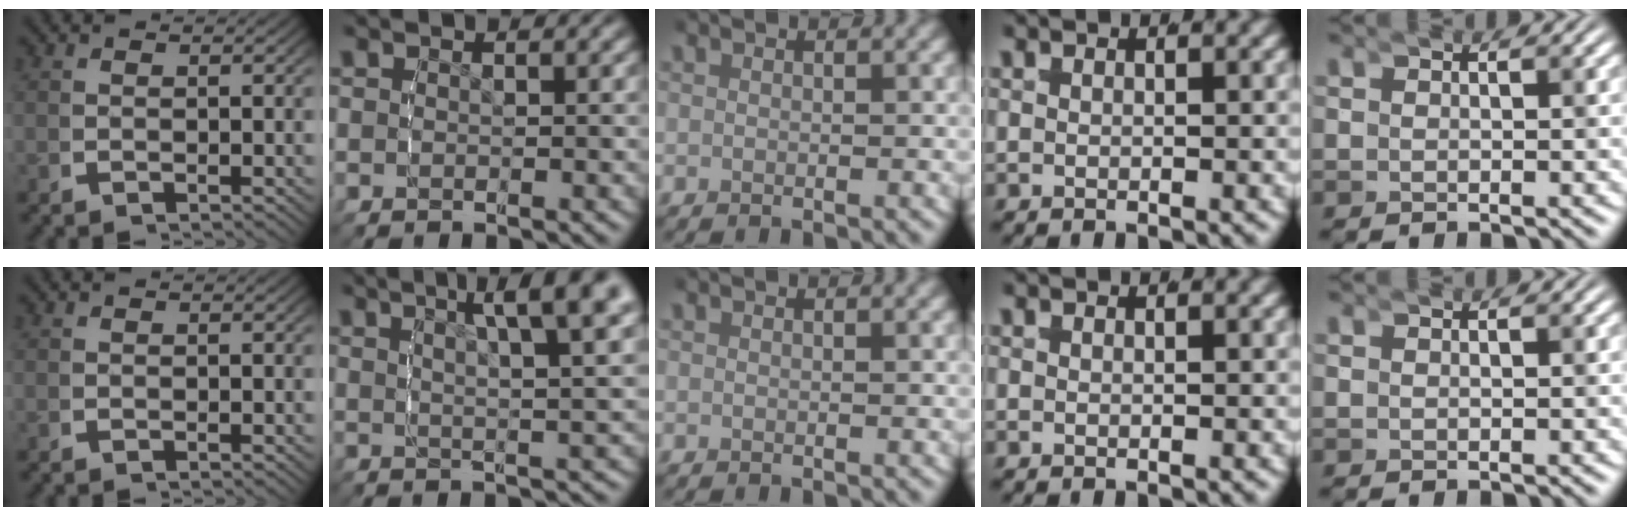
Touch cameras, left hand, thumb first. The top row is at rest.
{"index": {"total": 8.1, "force": [4.4, 2.0, 6.5], "torque": [-0.080, 0.014, 0.064]}}